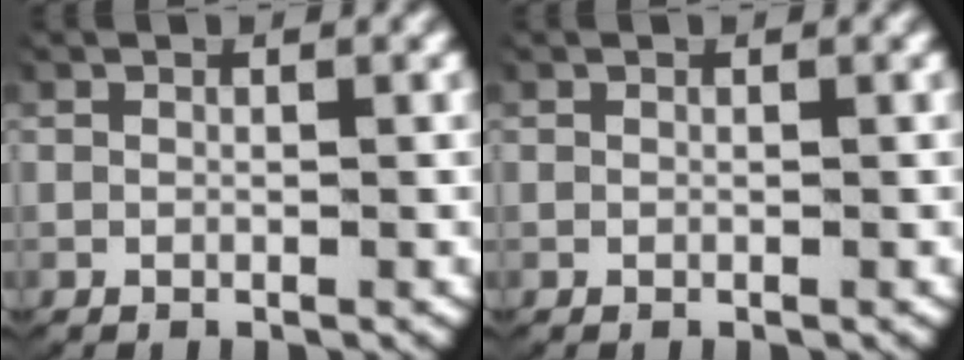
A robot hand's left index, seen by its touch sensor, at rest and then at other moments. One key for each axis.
{"total": 0.0}